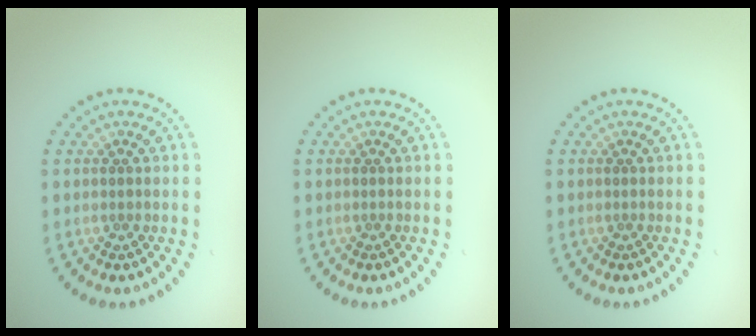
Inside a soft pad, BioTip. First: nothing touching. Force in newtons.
{"total": 0.0}
{"total": 0.0}